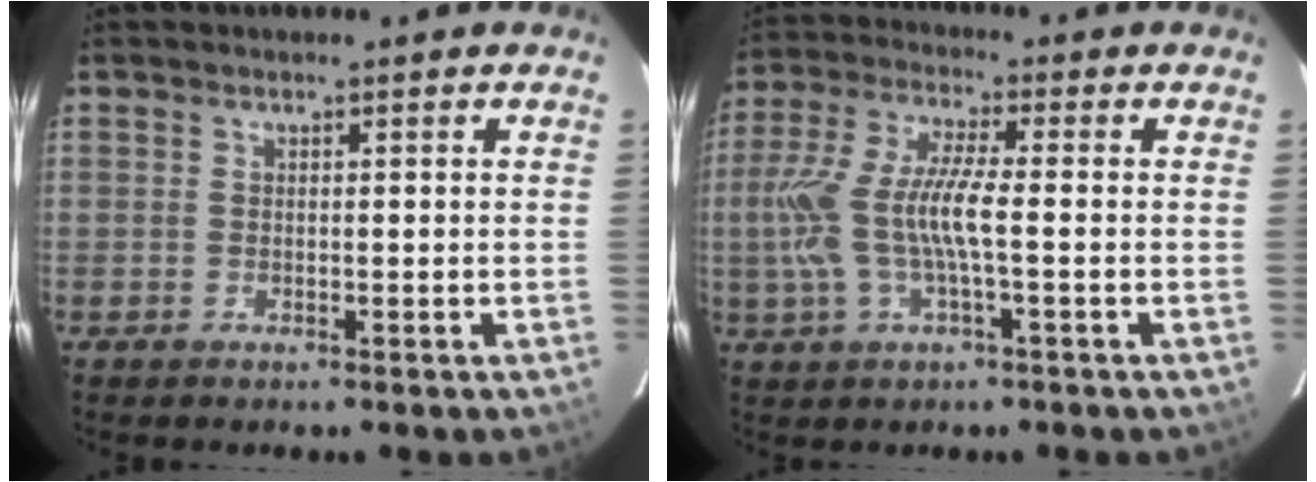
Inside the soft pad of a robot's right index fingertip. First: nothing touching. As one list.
[{"total": 11.2, "force": [-1.6, 2.3, 10.9], "torque": [-0.233, 0.001, -0.027]}]